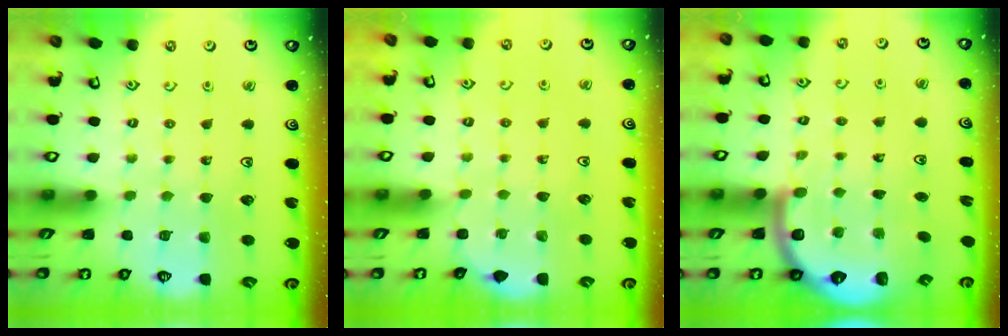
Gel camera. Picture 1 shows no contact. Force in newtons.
{"total": 2.2, "press": 2.2, "slide": 0.3}
{"total": 6.1, "press": 5.7, "slide": 2.0}